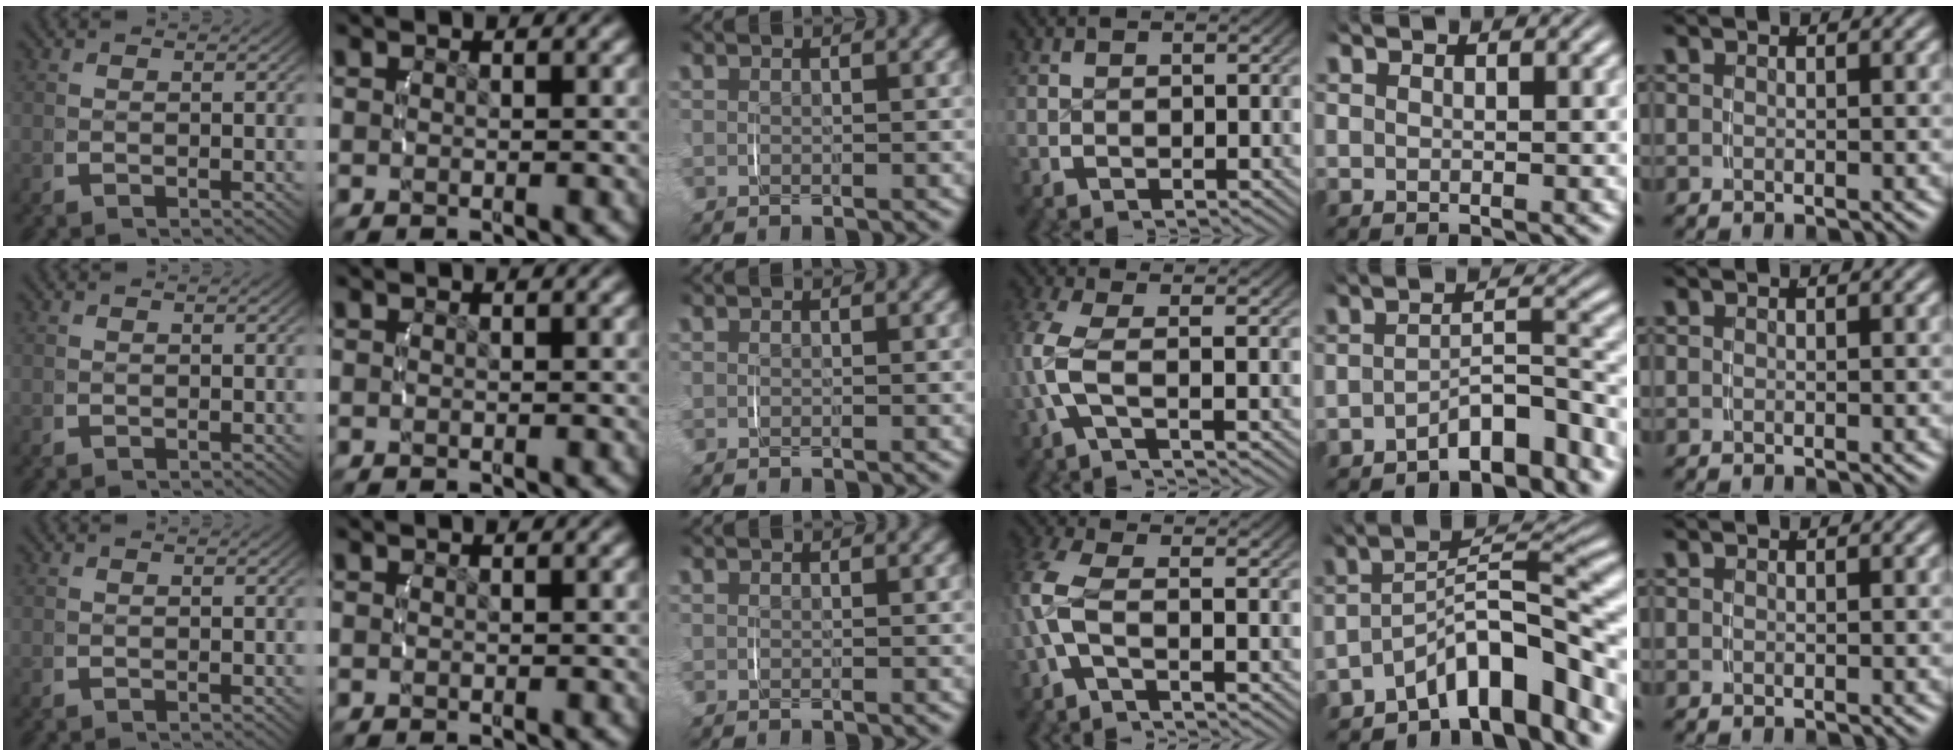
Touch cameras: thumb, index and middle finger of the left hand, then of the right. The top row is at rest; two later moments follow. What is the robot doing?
{"motion": "lift_and_place", "object": "toothpaste"}